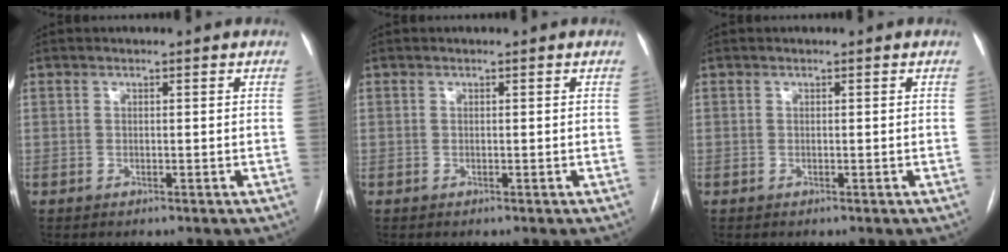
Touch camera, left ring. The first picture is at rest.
{"total": 0.0}
{"total": 0.0}